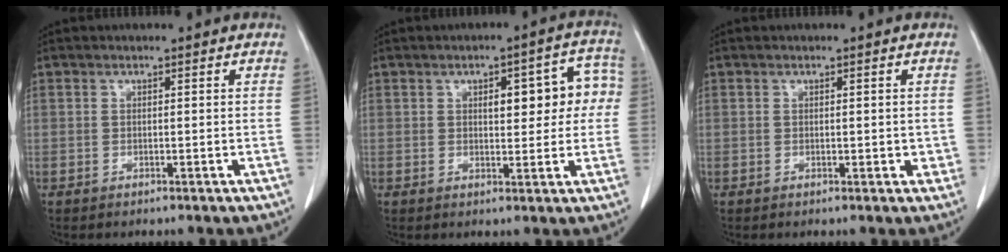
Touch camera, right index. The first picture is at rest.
{"total": 8.7, "force": [1.6, 3.6, 7.8], "torque": [-0.085, 0.033, 0.020]}
{"total": 1.7, "force": [0.0, 1.0, 1.4], "torque": [-0.015, -0.001, 0.002]}